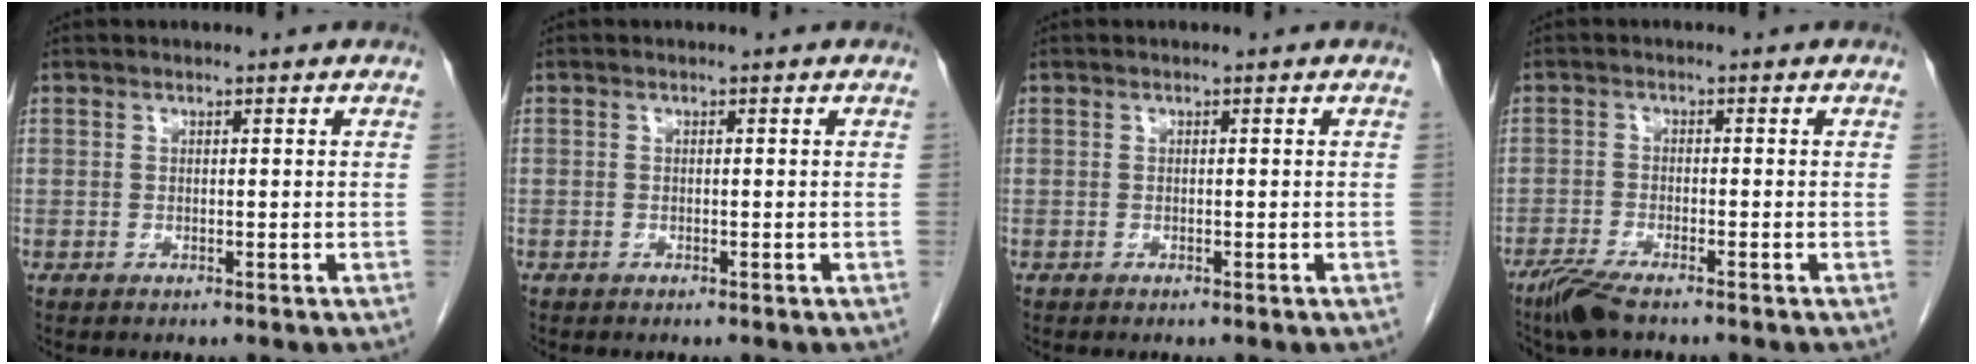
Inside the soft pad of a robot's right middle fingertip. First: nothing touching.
{"total": 0.0}
{"total": 0.0}
{"total": 4.5, "force": [-3.5, 0.6, 2.7], "torque": [-0.059, -0.010, -0.068]}